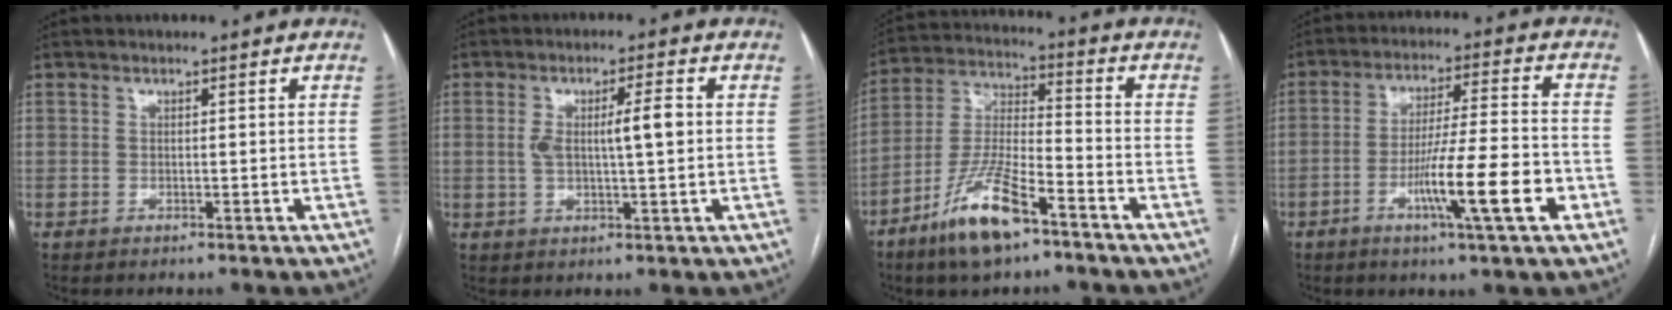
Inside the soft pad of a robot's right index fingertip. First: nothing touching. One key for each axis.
{"total": 5.8, "fx": 0.6, "fy": 0.8, "fz": 5.7, "tx": -0.100, "ty": 0.008, "tz": 0.011}
{"total": 12.8, "fx": -7.9, "fy": 2.8, "fz": 9.6, "tx": -0.203, "ty": -0.015, "tz": -0.149}
{"total": 11.5, "fx": -4.4, "fy": 0.0, "fz": 10.7, "tx": -0.179, "ty": -0.007, "tz": -0.073}